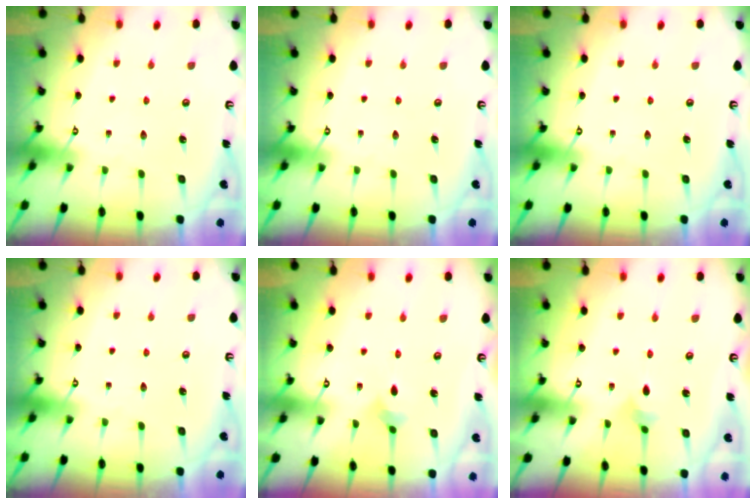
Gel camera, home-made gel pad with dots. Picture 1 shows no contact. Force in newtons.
{"total": 0.0}
{"total": 0.0}
{"total": 0.0}
{"total": 2.1, "press": 2.0, "slide": 0.5}
{"total": 2.3, "press": 2.2, "slide": 0.5}